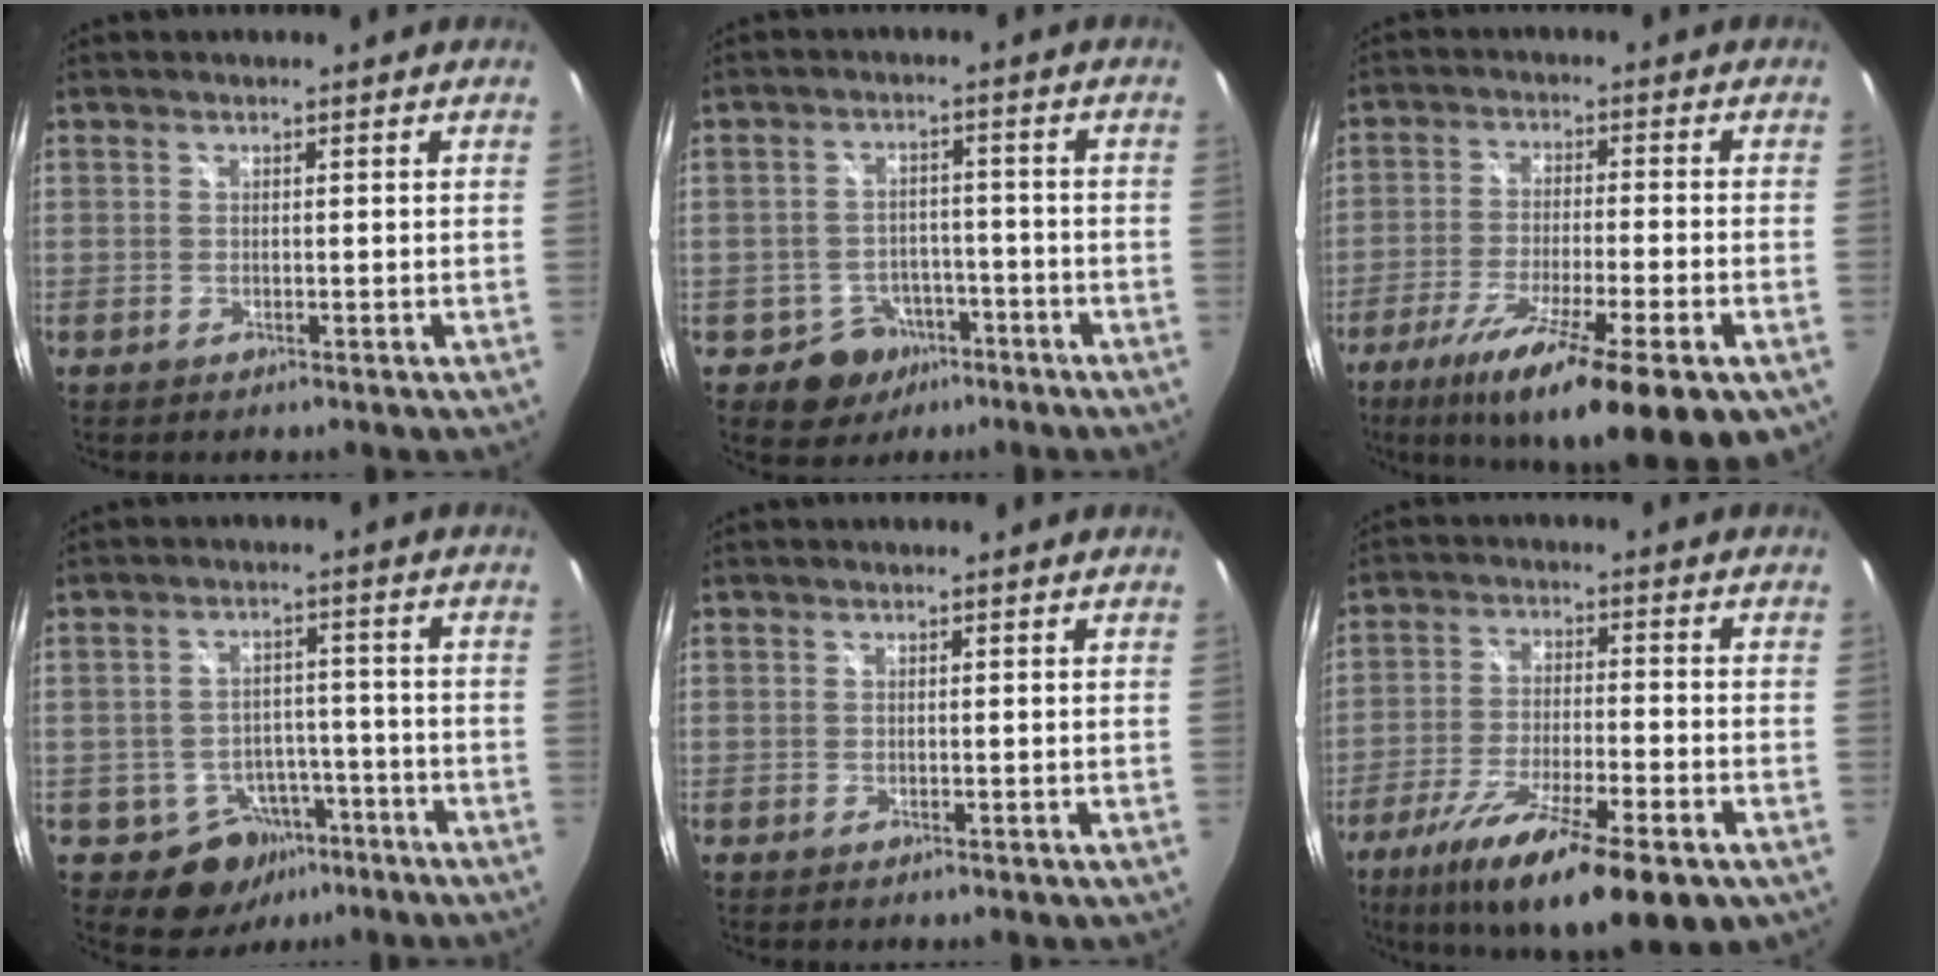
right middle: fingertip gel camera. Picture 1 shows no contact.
{"total": 7.0, "force": [-4.2, 5.5, 0.8], "torque": [-0.026, 0.022, -0.046]}
{"total": 18.2, "force": [-10.4, 3.1, 14.6], "torque": [-0.250, -0.054, -0.167]}
{"total": 8.6, "force": [-5.1, 6.6, 2.1], "torque": [-0.042, 0.022, -0.050]}
{"total": 0.0}
{"total": 17.7, "force": [-10.7, 3.7, 13.6], "torque": [-0.249, -0.048, -0.179]}